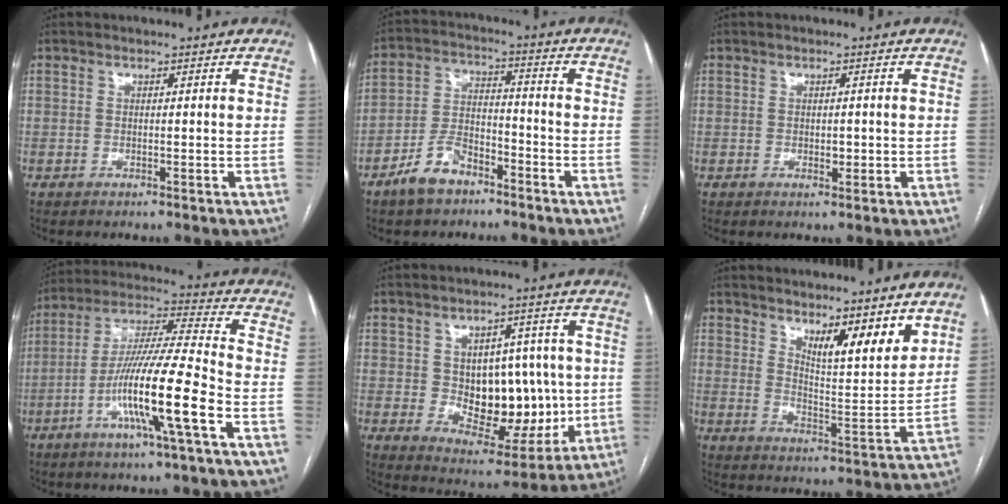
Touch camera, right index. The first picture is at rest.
{"total": 7.9, "force": [-5.4, 4.0, 4.2], "torque": [-0.094, 0.010, -0.100]}
{"total": 1.6, "force": [-0.2, 1.0, 1.2], "torque": [-0.015, 0.000, 0.000]}
{"total": 15.3, "force": [-5.8, -0.2, 14.2], "torque": [-0.267, -0.002, -0.109]}
{"total": 13.8, "force": [0.0, 8.4, 10.9], "torque": [-0.147, 0.017, 0.022]}
{"total": 9.0, "force": [7.0, 1.8, 5.4], "torque": [-0.085, -0.014, 0.124]}